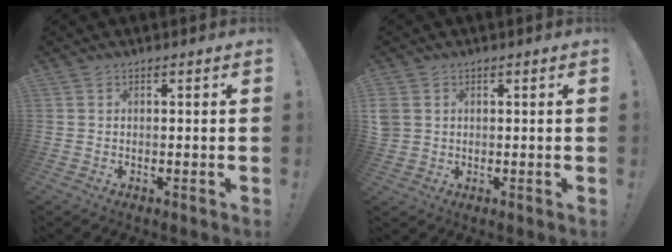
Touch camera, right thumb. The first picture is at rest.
{"total": 3.6, "force": [1.2, 3.1, 1.5], "torque": [-0.033, 0.001, 0.025]}